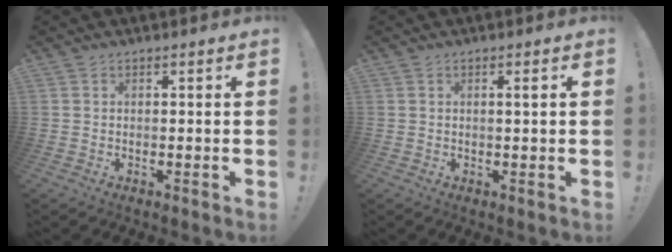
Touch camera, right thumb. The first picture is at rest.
{"total": 1.9, "force": [0.4, -0.3, 1.8], "torque": [-0.019, -0.005, 0.002]}